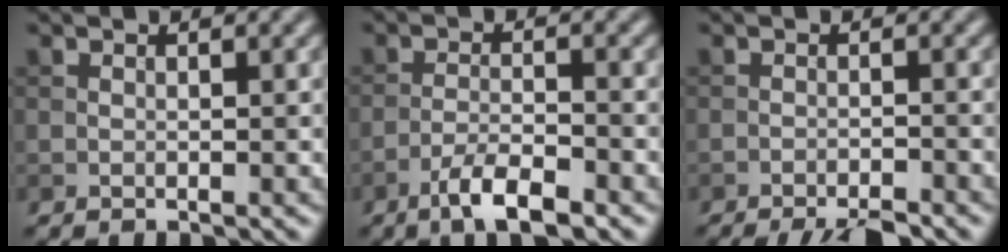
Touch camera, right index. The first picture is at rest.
{"total": 4.3, "force": [-2.9, 0.9, 3.1], "torque": [-0.059, 0.003, -0.057]}
{"total": 4.9, "force": [-4.2, 0.6, 2.5], "torque": [-0.041, -0.010, -0.067]}